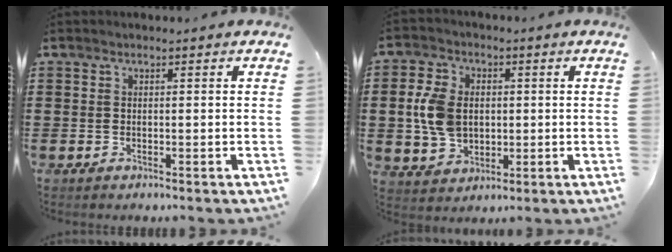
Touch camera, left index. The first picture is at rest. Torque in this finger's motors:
{"motor_torque": [0.49, 0.52, 0.33, 0.09]}